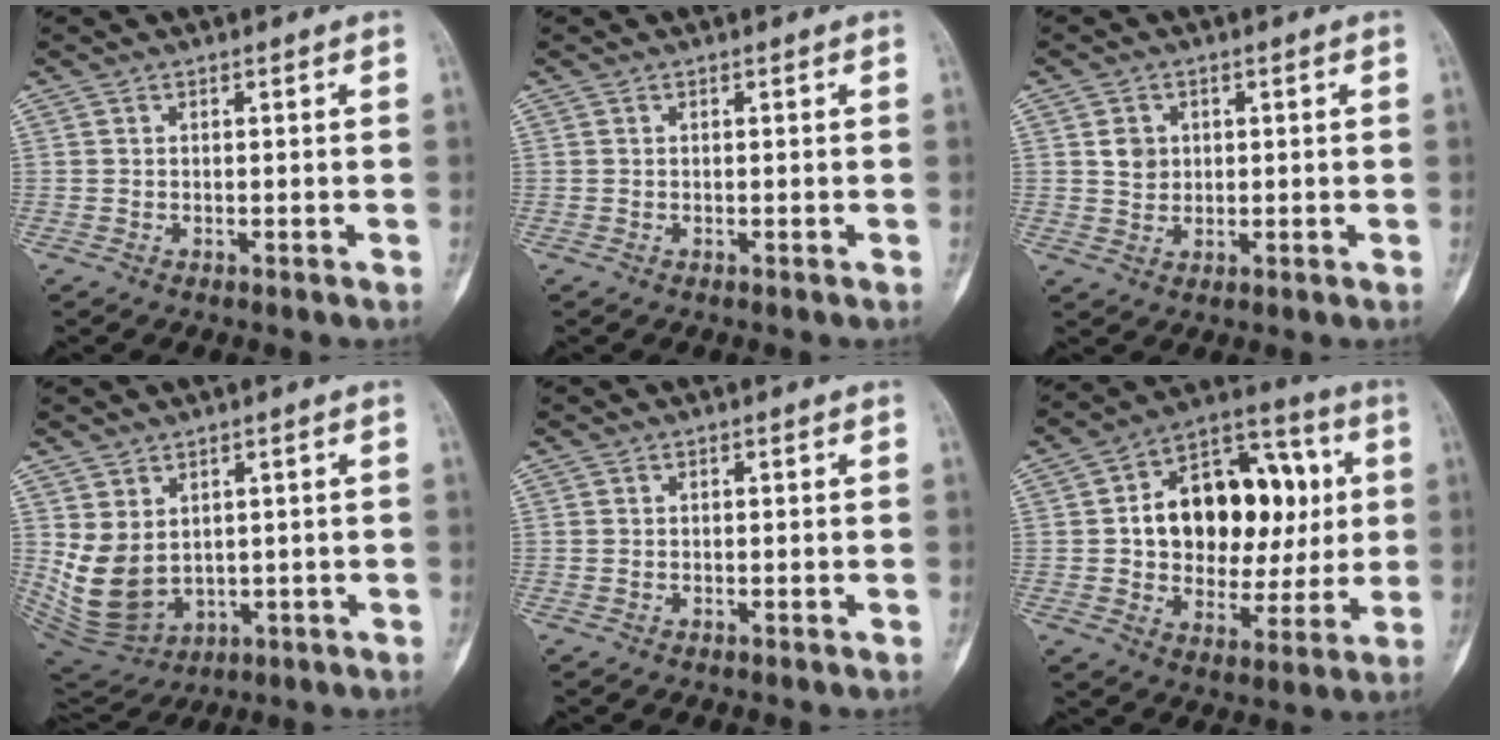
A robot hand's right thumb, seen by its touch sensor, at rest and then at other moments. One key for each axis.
{"total": 0.0}
{"total": 3.4, "fx": 0.9, "fy": 3.0, "fz": 1.4, "tx": -0.006, "ty": -0.003, "tz": 0.018}
{"total": 9.9, "fx": 1.1, "fy": 7.5, "fz": 6.4, "tx": -0.109, "ty": -0.013, "tz": 0.053}
{"total": 0.0}
{"total": 22.4, "fx": 3.2, "fy": 14.9, "fz": 16.4, "tx": -0.199, "ty": 0.022, "tz": 0.053}